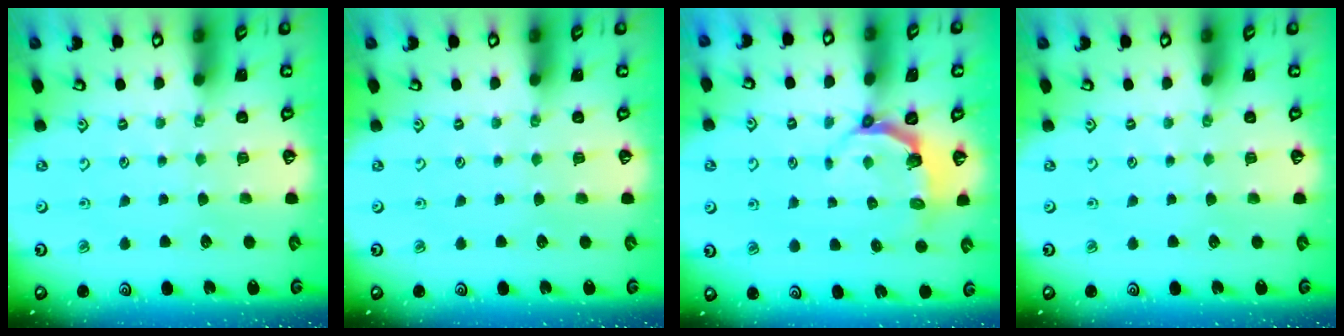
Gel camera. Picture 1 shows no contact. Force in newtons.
{"total": 0.0}
{"total": 4.4, "press": 2.9, "slide": 3.3}
{"total": 0.0}